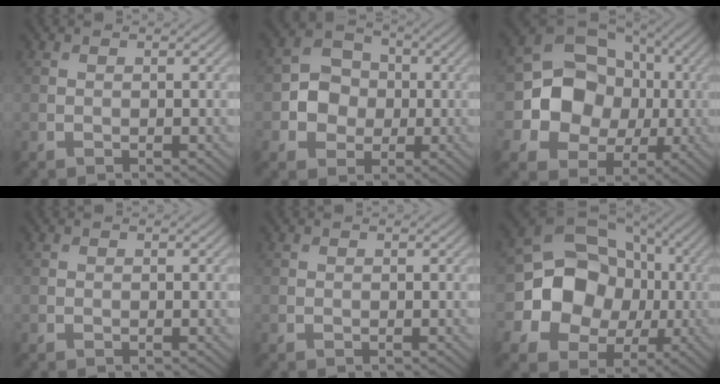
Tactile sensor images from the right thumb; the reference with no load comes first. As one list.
[{"total": 5.5, "force": [-0.5, 4.9, 2.5], "torque": [-0.038, 0.011, -0.023]}, {"total": 11.5, "force": [-0.9, 9.8, 6.1], "torque": [-0.108, 0.000, -0.038]}, {"total": 0.0}, {"total": 0.0}, {"total": 13.9, "force": [-1.5, 12.0, 6.9], "torque": [-0.132, -0.010, -0.044]}]